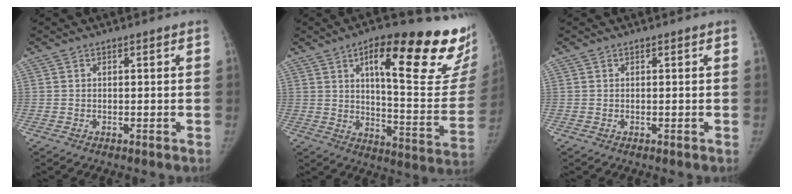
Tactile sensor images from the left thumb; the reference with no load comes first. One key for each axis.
{"total": 28.6, "fx": 14.9, "fy": 7.6, "fz": 23.1, "tx": -0.250, "ty": -0.048, "tz": 0.219}
{"total": 0.0}